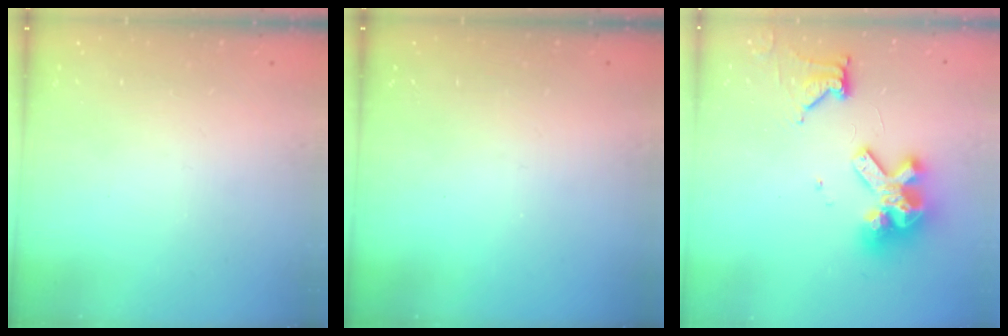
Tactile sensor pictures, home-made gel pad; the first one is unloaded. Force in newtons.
{"total": 0.0}
{"total": 14.7, "press": 14.5, "slide": 1.8}